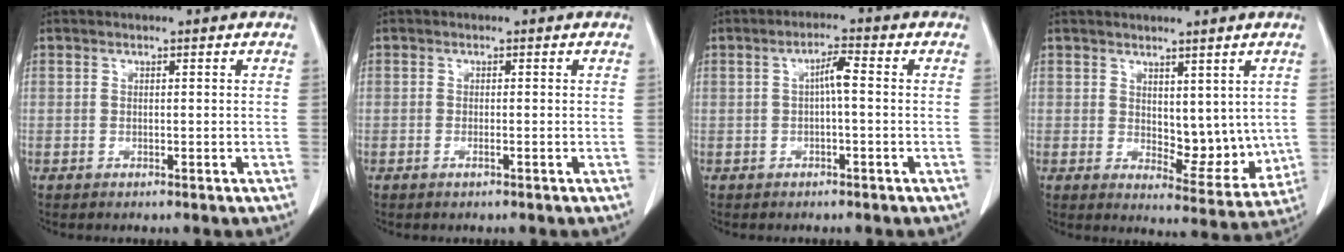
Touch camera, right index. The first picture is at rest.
{"total": 0.7, "force": [-0.4, 0.0, 0.6], "torque": [-0.010, 0.000, -0.007]}
{"total": 3.1, "force": [-0.1, 0.3, 3.1], "torque": [-0.053, 0.008, -0.002]}
{"total": 7.4, "force": [1.3, 4.1, 6.0], "torque": [-0.064, -0.011, 0.032]}